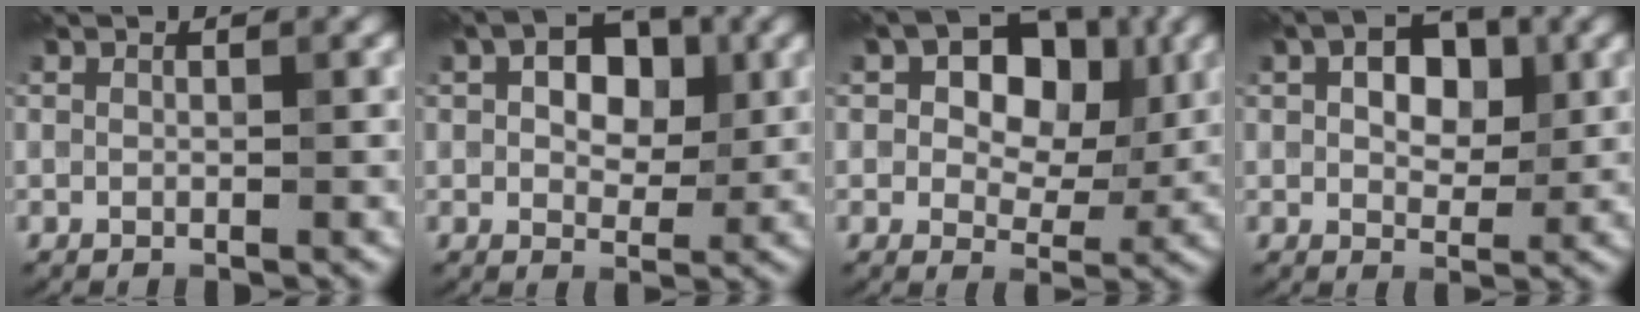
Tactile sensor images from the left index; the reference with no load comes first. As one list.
[{"total": 6.1, "force": [1.5, 3.8, 4.5], "torque": [-0.062, 0.008, 0.010]}, {"total": 8.2, "force": [2.1, 5.4, 5.8], "torque": [-0.076, 0.006, 0.017]}, {"total": 5.1, "force": [1.4, 3.2, 3.7], "torque": [-0.057, 0.004, 0.015]}]